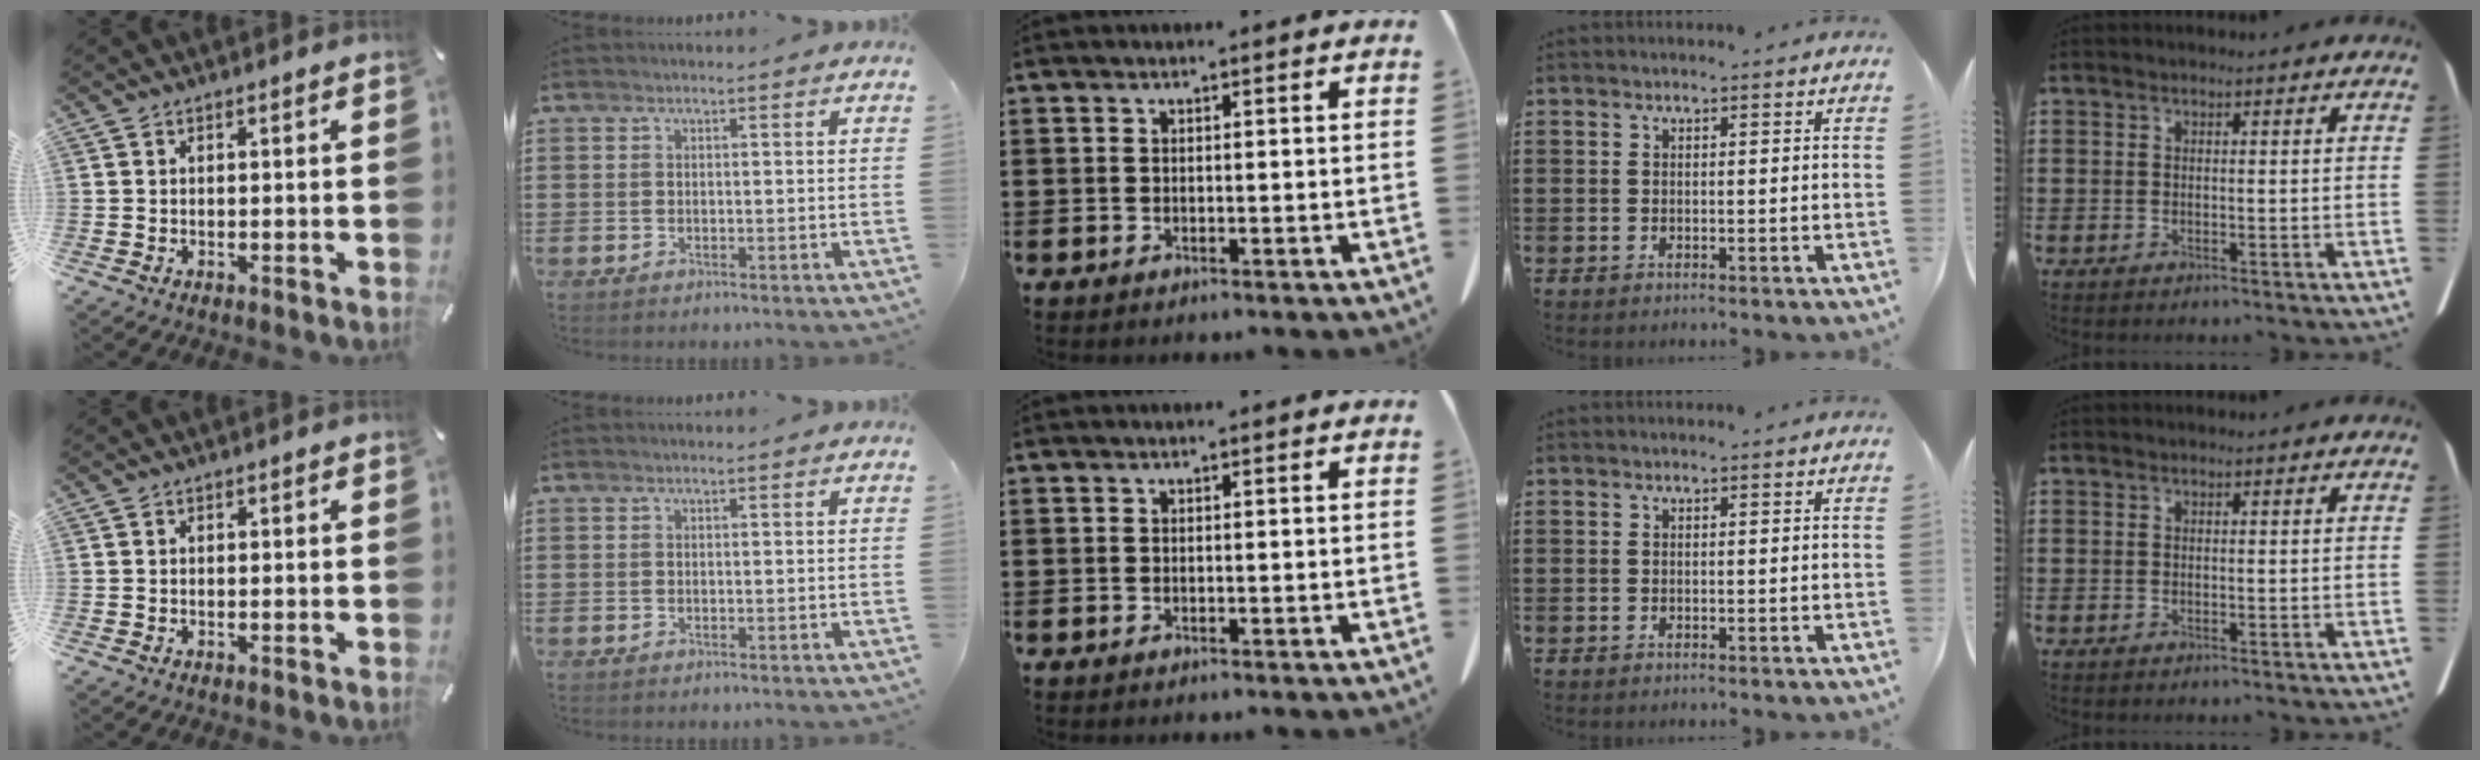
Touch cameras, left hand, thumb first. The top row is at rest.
{}